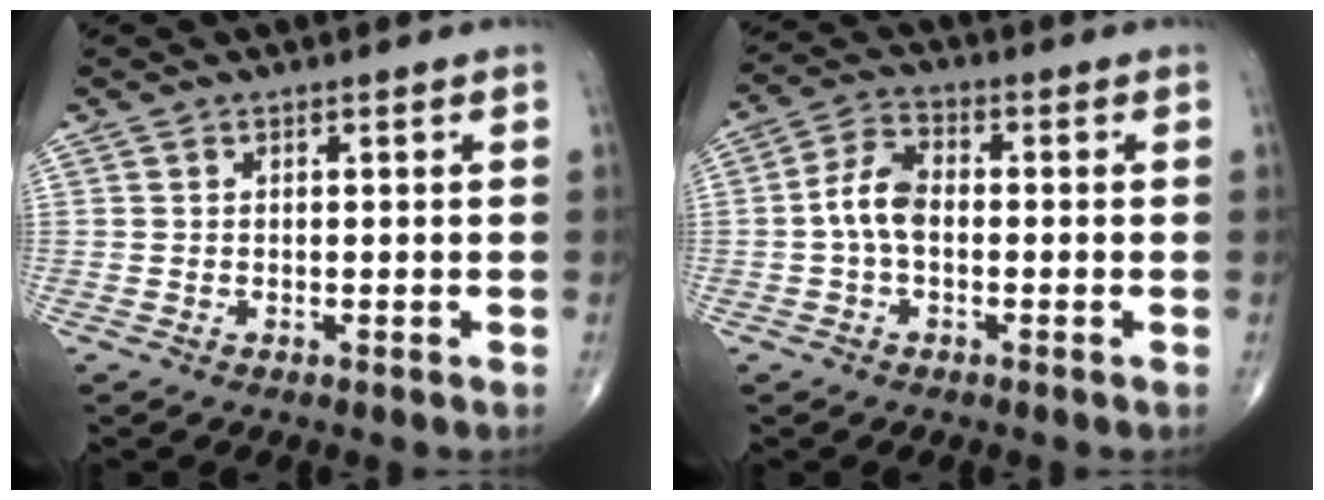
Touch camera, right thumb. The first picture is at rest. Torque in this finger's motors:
{"motor_torque": [0.80, 0.86, 1.10, 0.07, 0.05]}